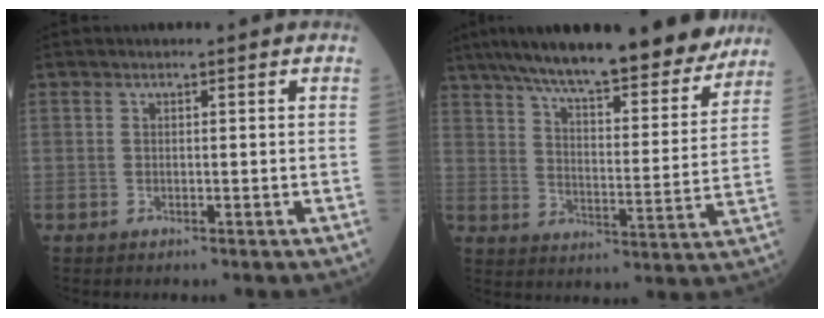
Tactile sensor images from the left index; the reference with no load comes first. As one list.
[{"total": 23.7, "force": [20.0, 4.4, 12.0], "torque": [-0.190, 0.008, 0.279]}]